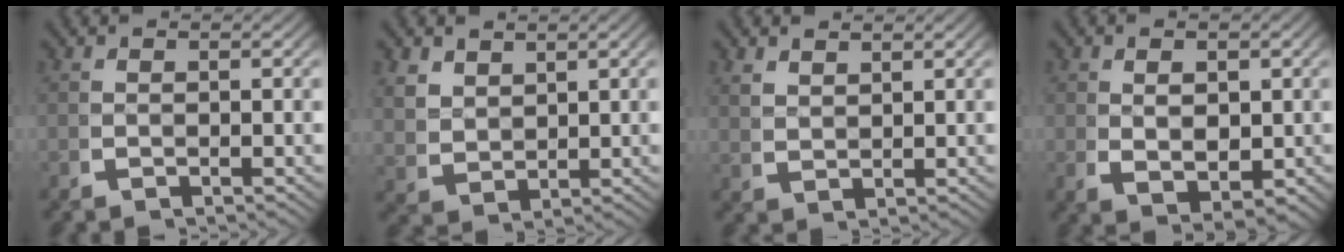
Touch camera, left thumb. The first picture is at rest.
{"total": 3.1, "force": [1.3, 2.4, 1.5], "torque": [-0.036, -0.013, 0.037]}
{"total": 1.8, "force": [1.6, 0.6, 0.4], "torque": [0.002, 0.005, 0.037]}
{"total": 4.4, "force": [-0.3, 3.0, 3.2], "torque": [-0.061, -0.022, 0.006]}